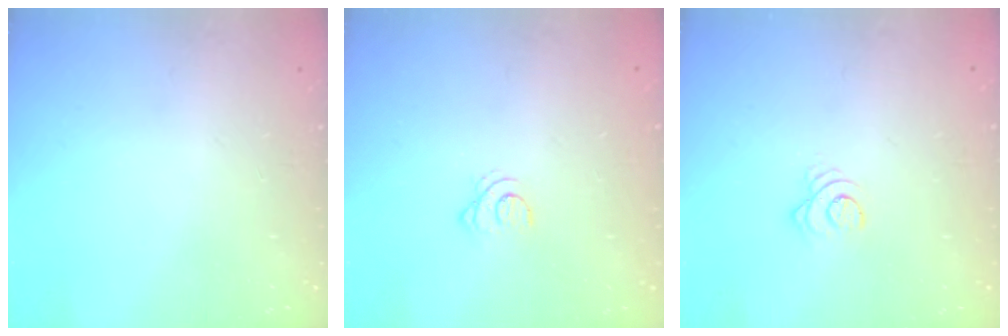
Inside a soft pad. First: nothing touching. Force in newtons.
{"total": 2.1, "press": 2.1, "slide": 0.3}
{"total": 3.0, "press": 3.0, "slide": 0.3}